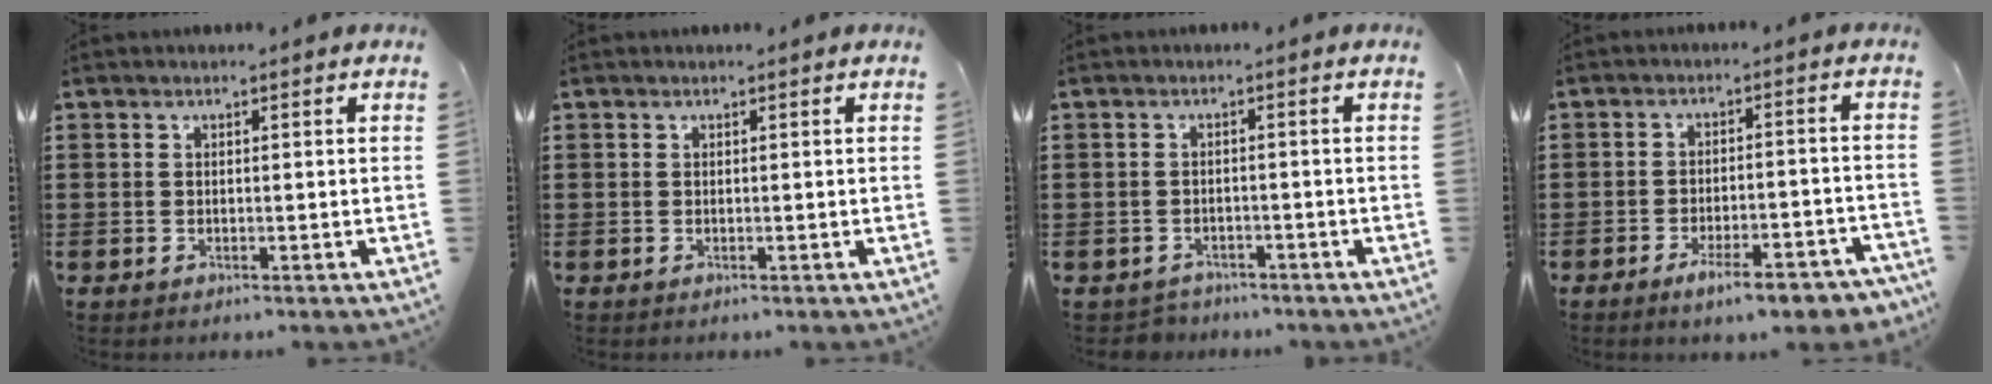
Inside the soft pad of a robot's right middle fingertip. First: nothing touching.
{"total": 0.0}
{"total": 1.6, "force": [-1.5, 0.5, -0.2], "torque": [-0.004, 0.002, -0.036]}
{"total": 6.5, "force": [-4.9, 1.0, 4.3], "torque": [-0.066, -0.003, -0.085]}